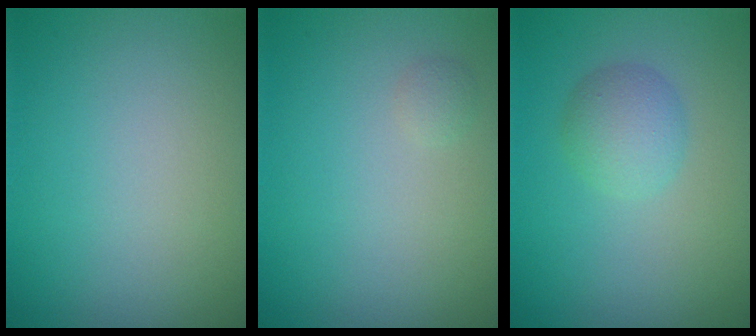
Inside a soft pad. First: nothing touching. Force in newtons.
{"total": 0.6, "press": 0.6, "slide": 0.0}
{"total": 2.4, "press": 2.4, "slide": 0.1}